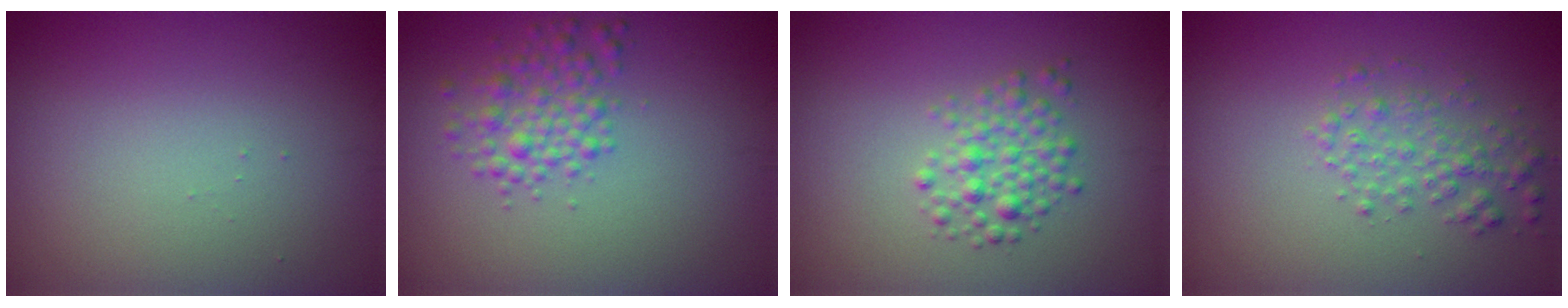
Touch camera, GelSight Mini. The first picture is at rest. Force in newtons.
{"total": 2.8, "press": 2.8, "slide": 0.0}
{"total": 2.6, "press": 2.6, "slide": 0.1}
{"total": 2.2, "press": 2.2, "slide": 0.0}